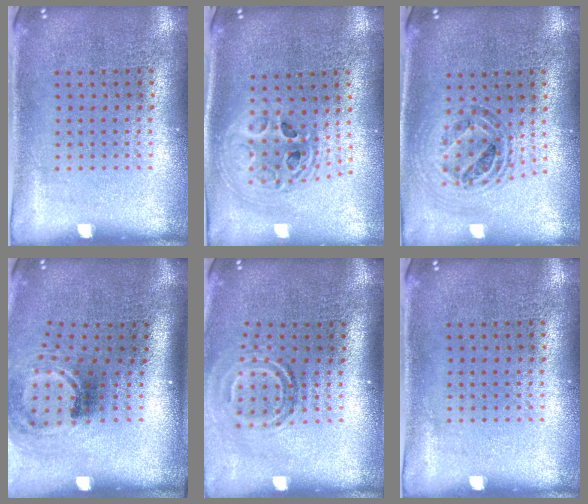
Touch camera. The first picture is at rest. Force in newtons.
{"total": 2.1, "press": 1.7, "slide": 1.3}
{"total": 1.0, "press": 1.0, "slide": 0.1}
{"total": 2.0, "press": 1.3, "slide": 1.5}
{"total": 1.8, "press": 1.1, "slide": 1.4}
{"total": 0.0}